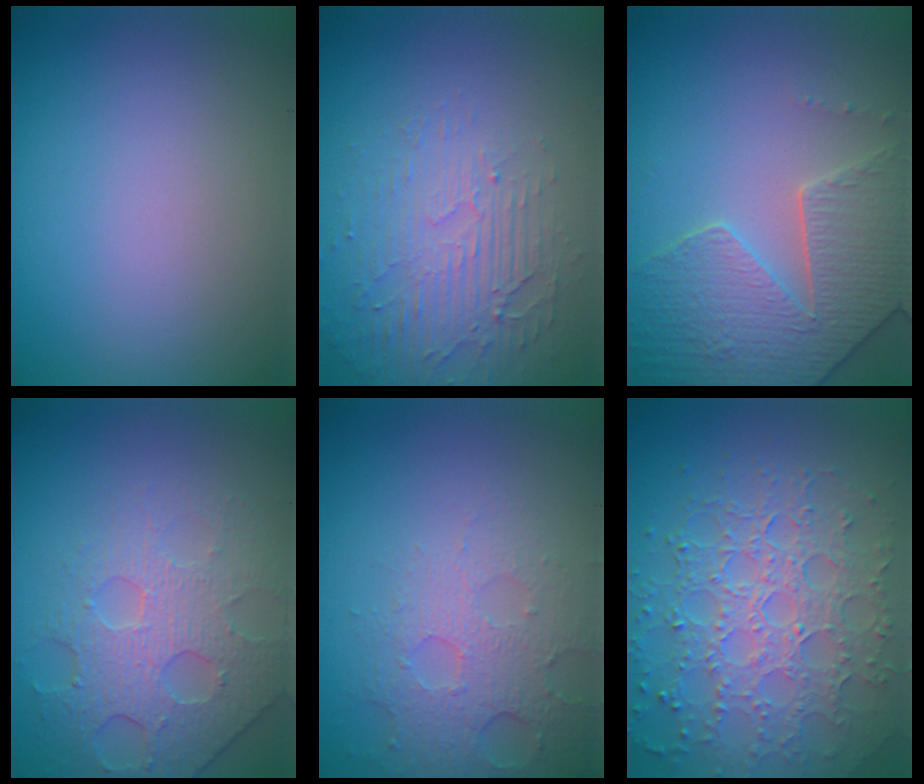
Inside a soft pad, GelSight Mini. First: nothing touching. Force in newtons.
{"total": 4.7, "press": 3.2, "slide": 3.5}
{"total": 4.6, "press": 4.4, "slide": 1.2}
{"total": 4.1, "press": 3.9, "slide": 1.3}
{"total": 4.9, "press": 3.3, "slide": 3.6}
{"total": 7.7, "press": 5.4, "slide": 5.4}